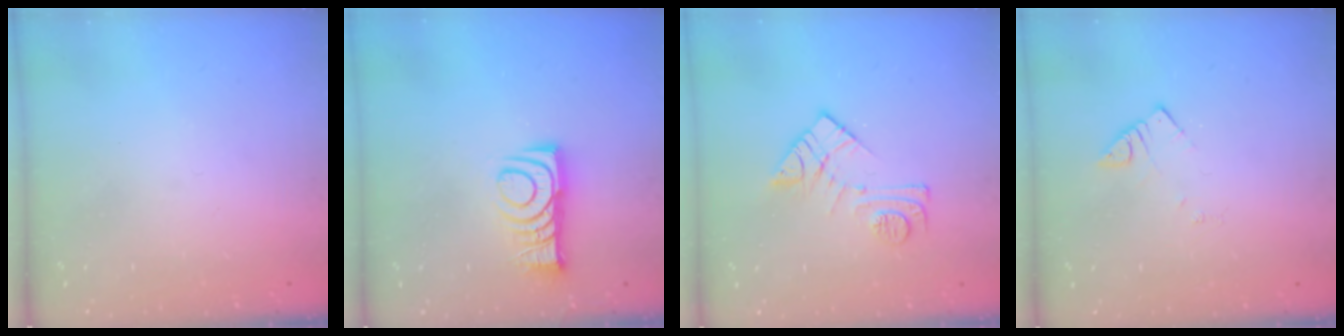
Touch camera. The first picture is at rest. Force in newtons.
{"total": 8.7, "press": 8.7, "slide": 0.8}
{"total": 11.3, "press": 11.3, "slide": 0.4}
{"total": 2.6, "press": 2.6, "slide": 0.1}